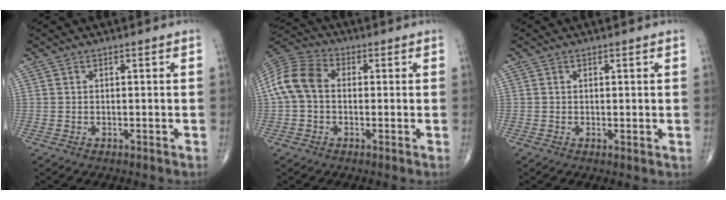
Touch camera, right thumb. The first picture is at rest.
{"total": 10.1, "force": [0.2, 7.3, 7.0], "torque": [-0.144, 0.031, -0.008]}
{"total": 0.8, "force": [0.2, 0.3, 0.7], "torque": [-0.016, -0.005, 0.003]}